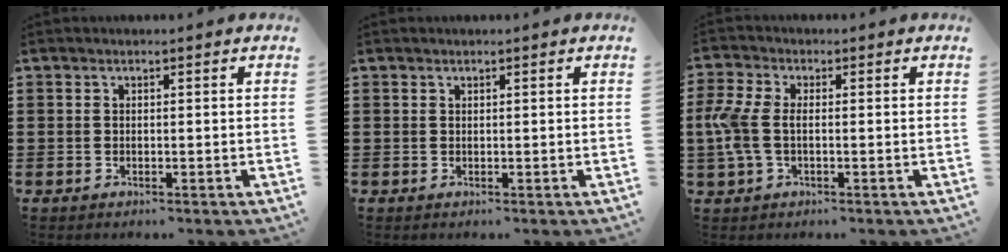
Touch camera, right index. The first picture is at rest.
{"total": 0.0}
{"total": 5.6, "force": [-0.6, 2.9, 4.8], "torque": [-0.136, -0.011, -0.023]}